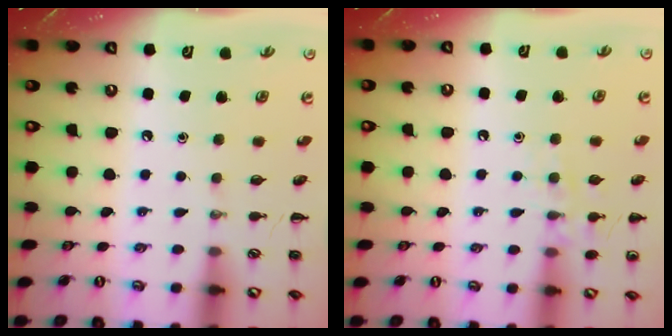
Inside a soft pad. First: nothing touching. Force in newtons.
{"total": 8.5, "press": 8.4, "slide": 1.4}